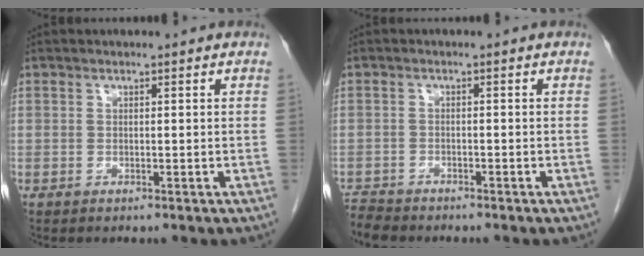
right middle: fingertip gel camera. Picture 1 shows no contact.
{"total": 3.1, "force": [-3.1, 0.4, 0.0], "torque": [-0.001, -0.013, -0.057]}